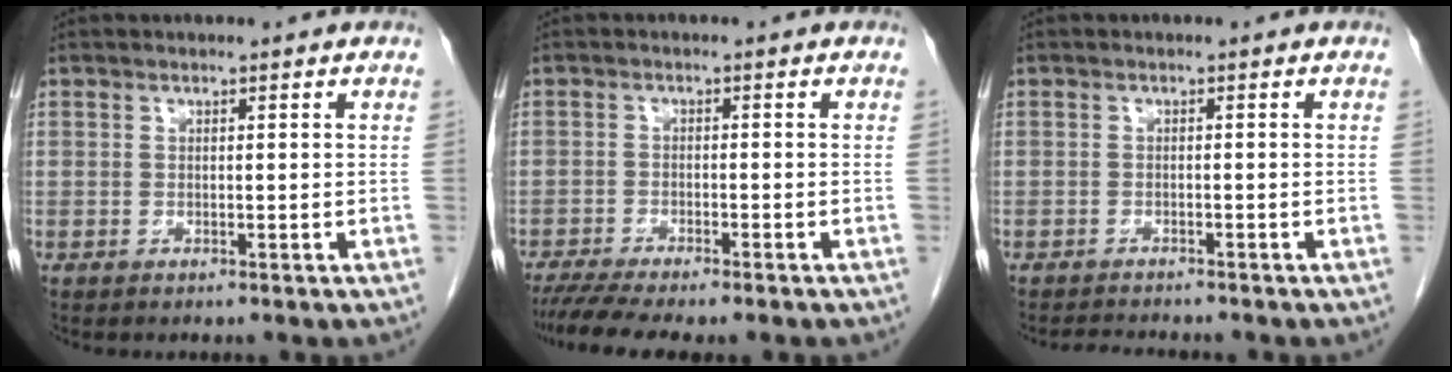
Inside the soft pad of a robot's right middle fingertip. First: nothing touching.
{"total": 7.6, "force": [-6.4, 0.6, 4.2], "torque": [-0.062, -0.012, -0.100]}
{"total": 3.2, "force": [-3.1, 0.1, 0.9], "torque": [-0.015, -0.012, -0.047]}